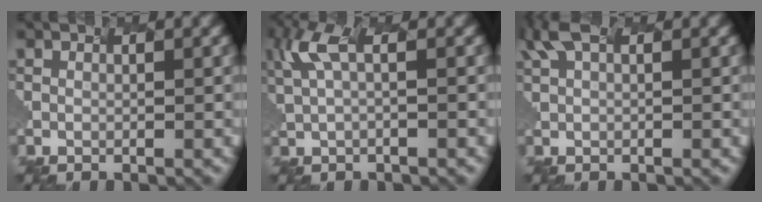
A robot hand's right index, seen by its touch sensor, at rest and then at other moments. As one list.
[{"total": 2.6, "force": [0.1, 0.0, 2.6], "torque": [-0.077, 0.009, 0.041]}, {"total": 1.9, "force": [1.1, 0.1, 1.5], "torque": [-0.041, 0.010, 0.040]}]